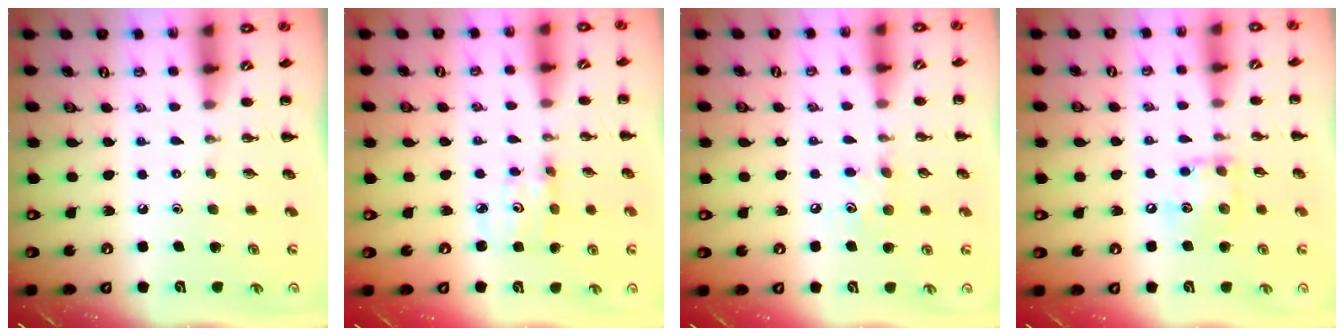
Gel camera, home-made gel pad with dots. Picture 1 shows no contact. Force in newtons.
{"total": 2.8, "press": 2.8, "slide": 0.4}
{"total": 7.8, "press": 7.7, "slide": 1.1}
{"total": 10.1, "press": 10.1, "slide": 0.8}